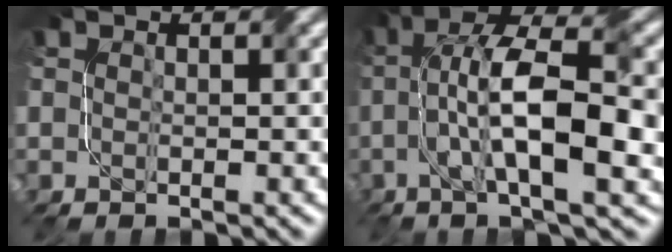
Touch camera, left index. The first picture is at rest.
{"total": 11.2, "force": [-0.7, 3.5, 10.6], "torque": [-0.189, 0.016, -0.013]}